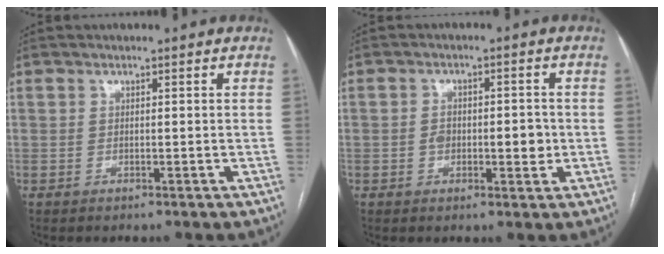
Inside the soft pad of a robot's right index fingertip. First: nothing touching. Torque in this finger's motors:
{"motor_torque": [0.89, 0.08, 0.22, 0.06]}